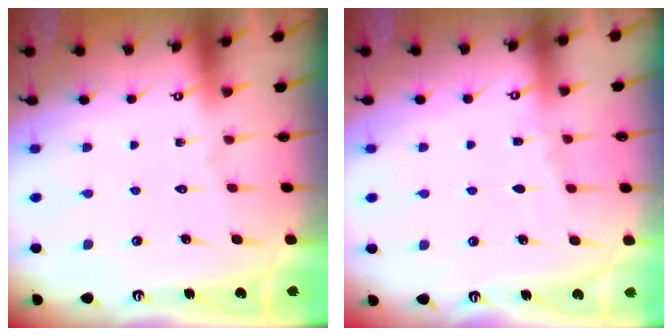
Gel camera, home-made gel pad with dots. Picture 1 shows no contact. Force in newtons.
{"total": 2.8, "press": 2.8, "slide": 0.4}